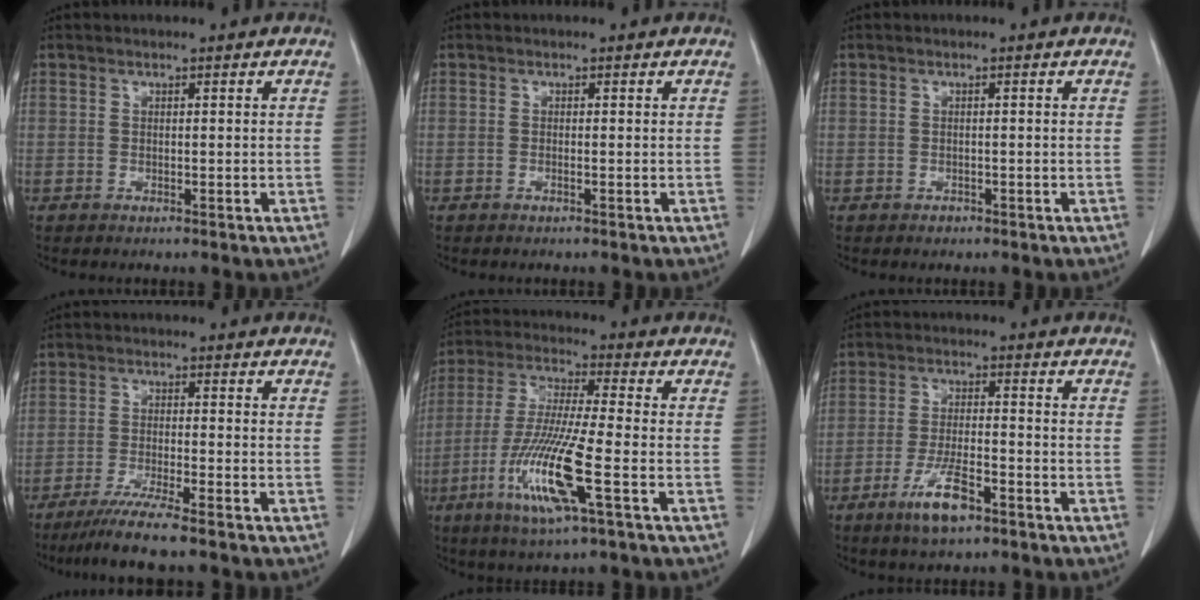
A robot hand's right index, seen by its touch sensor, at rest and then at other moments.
{"total": 0.0}
{"total": 0.9, "force": [-0.5, 0.7, 0.0], "torque": [-0.001, 0.002, -0.010]}
{"total": 6.8, "force": [-5.4, -0.9, 4.1], "torque": [-0.067, -0.020, -0.096]}
{"total": 13.4, "force": [-4.9, 0.2, 12.5], "torque": [-0.262, -0.021, -0.096]}
{"total": 7.1, "force": [-4.3, 1.4, 5.4], "torque": [-0.107, -0.009, -0.073]}